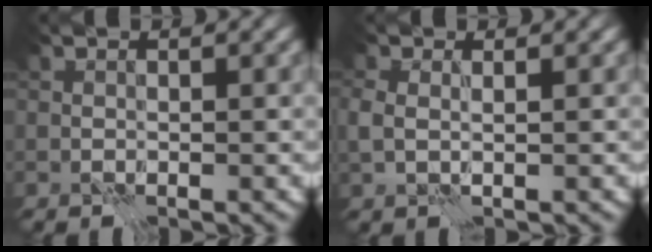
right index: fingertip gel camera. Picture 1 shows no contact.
{"total": 1.3, "force": [1.0, 0.2, 0.8], "torque": [-0.019, 0.003, 0.020]}